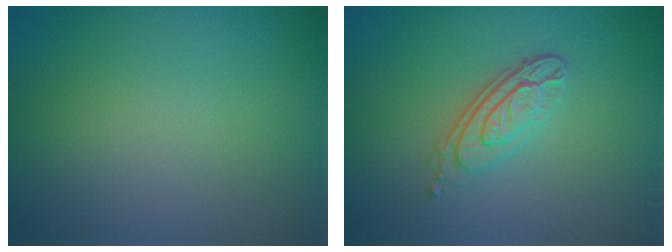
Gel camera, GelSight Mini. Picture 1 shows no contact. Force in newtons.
{"total": 4.1, "press": 3.0, "slide": 2.7}